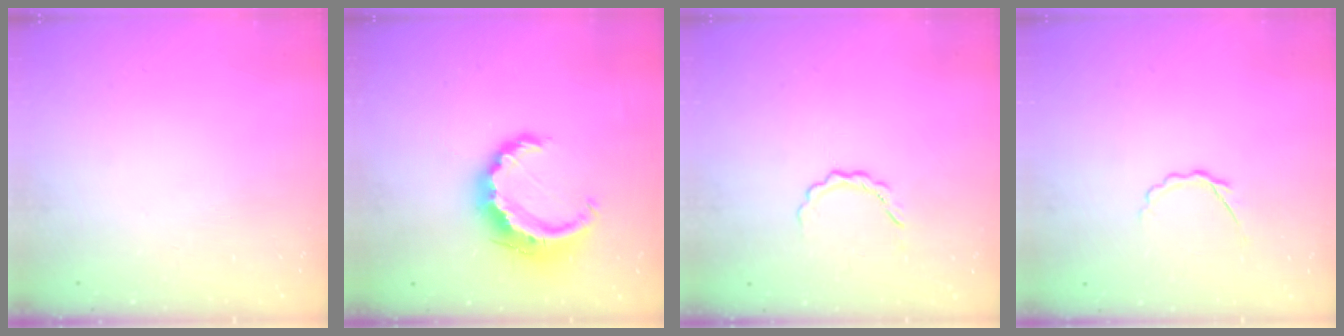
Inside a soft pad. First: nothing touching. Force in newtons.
{"total": 9.7, "press": 9.7, "slide": 1.1}
{"total": 4.0, "press": 3.9, "slide": 0.8}
{"total": 2.9, "press": 2.7, "slide": 0.8}